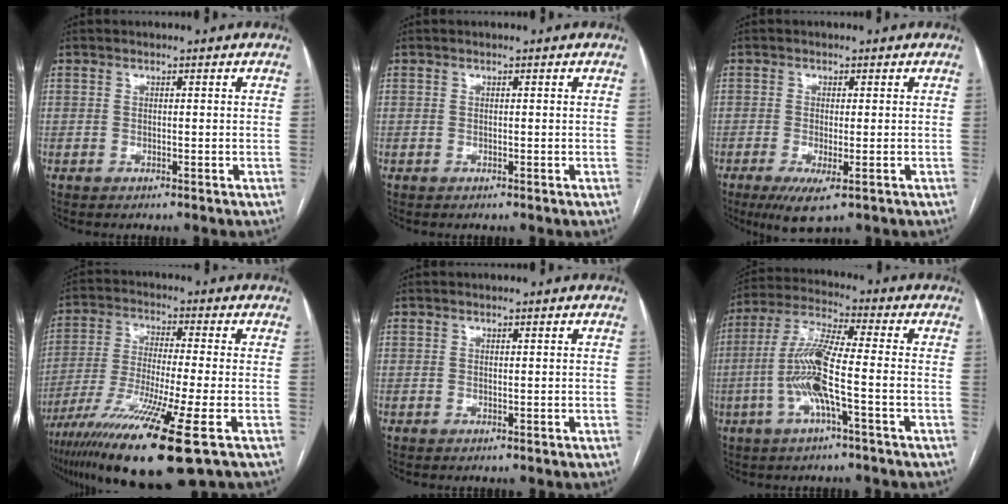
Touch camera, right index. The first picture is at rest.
{"total": 0.0}
{"total": 4.8, "force": [-2.5, 0.8, 4.0], "torque": [-0.067, -0.012, -0.037]}
{"total": 16.6, "force": [-9.4, -0.6, 13.7], "torque": [-0.259, -0.046, -0.169]}
{"total": 0.0}
{"total": 10.6, "force": [-2.5, 0.4, 10.3], "torque": [-0.217, 0.007, -0.057]}